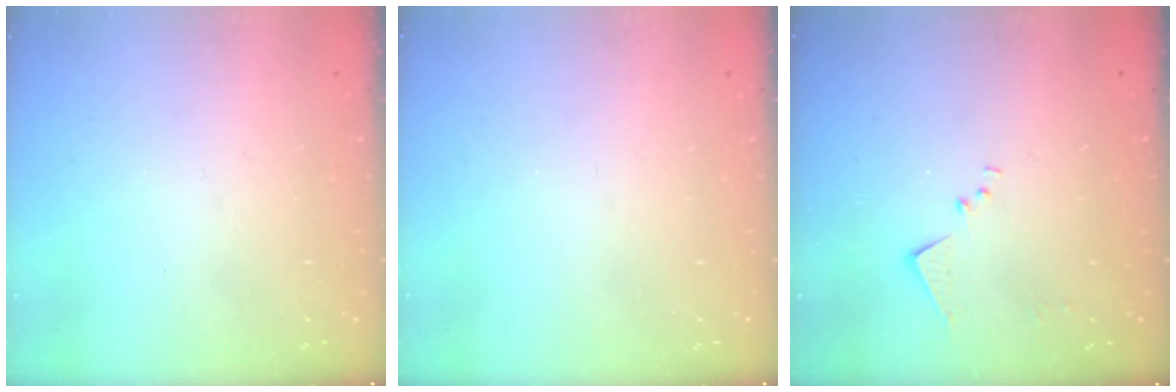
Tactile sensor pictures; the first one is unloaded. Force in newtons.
{"total": 0.0}
{"total": 7.4, "press": 7.4, "slide": 0.4}